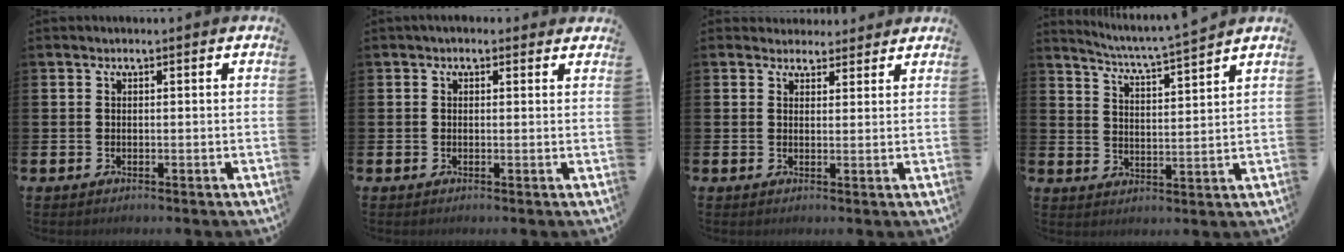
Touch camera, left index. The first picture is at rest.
{"total": 0.8, "force": [0.6, 0.5, 0.3], "torque": [-0.002, 0.008, 0.009]}
{"total": 3.1, "force": [2.8, 1.2, -0.3], "torque": [0.010, -0.011, 0.051]}
{"total": 5.0, "force": [4.8, -0.9, 1.3], "torque": [-0.044, -0.037, 0.080]}